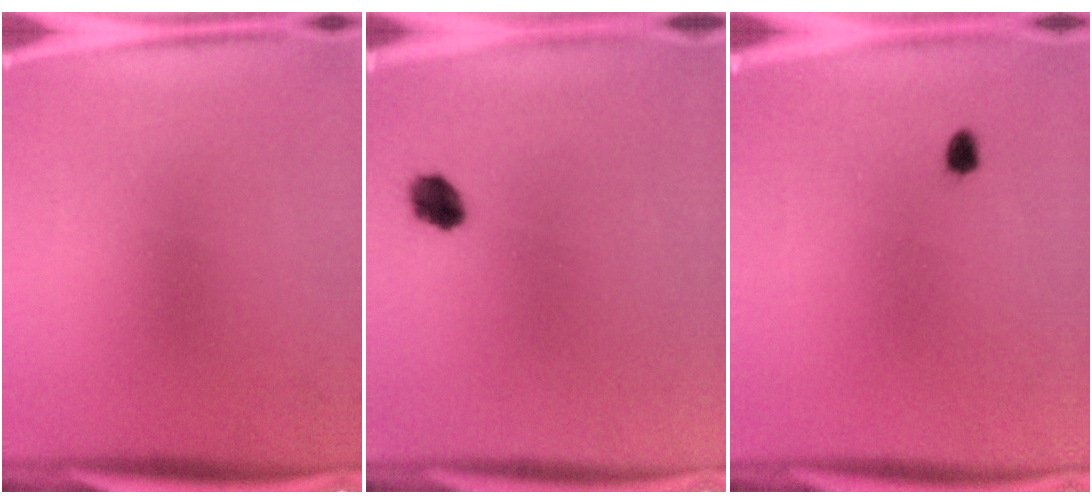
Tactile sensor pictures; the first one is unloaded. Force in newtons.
{"total": 4.6}
{"total": 1.2}